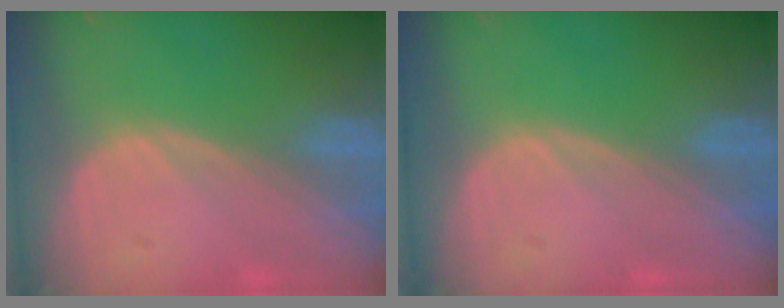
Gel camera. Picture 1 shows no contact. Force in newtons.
{"total": 0.0}